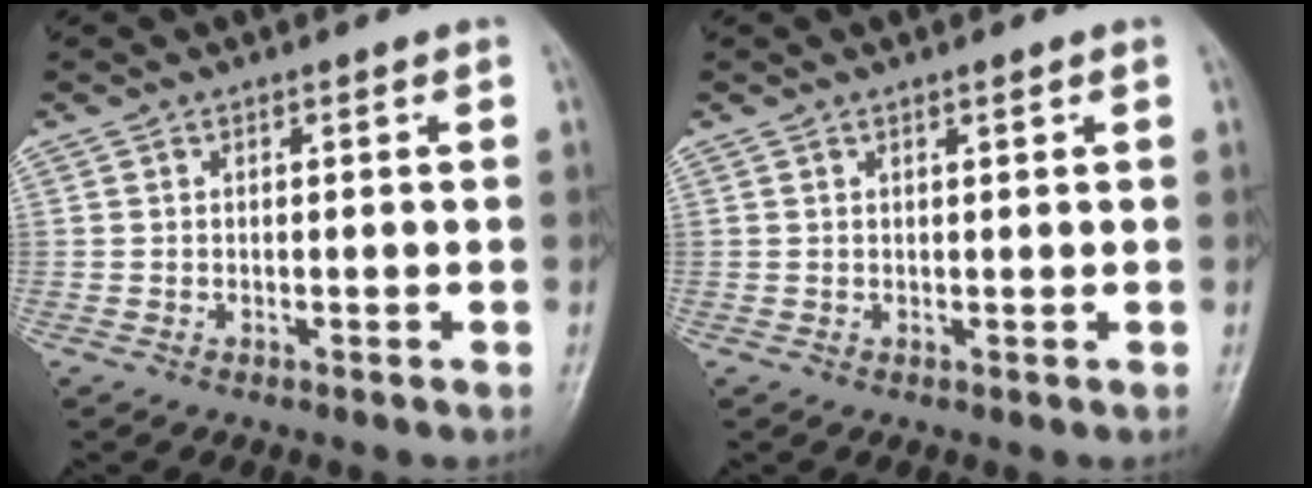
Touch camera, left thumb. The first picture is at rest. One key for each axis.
{"total": 0.8, "fx": 0.6, "fy": 0.1, "fz": 0.6, "tx": -0.008, "ty": -0.002, "tz": 0.010}